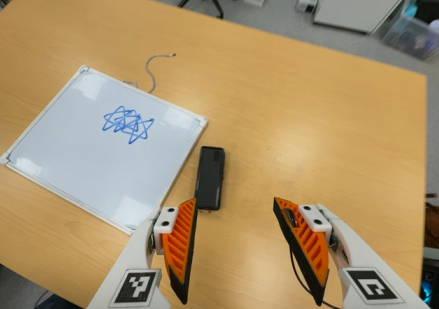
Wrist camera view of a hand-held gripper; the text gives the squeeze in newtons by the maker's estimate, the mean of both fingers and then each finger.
{"total": 0.0}